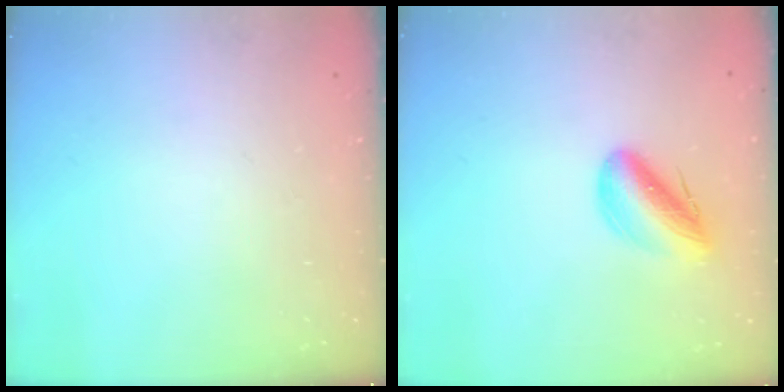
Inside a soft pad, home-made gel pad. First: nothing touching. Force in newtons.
{"total": 9.9, "press": 9.5, "slide": 2.6}